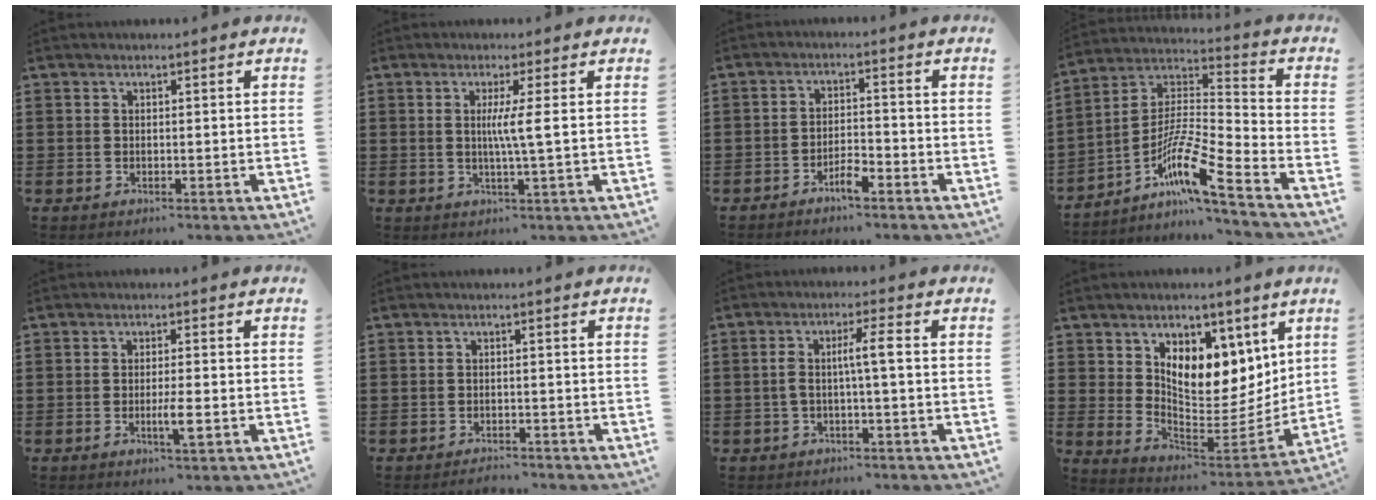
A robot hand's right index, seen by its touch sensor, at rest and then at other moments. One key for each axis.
{"total": 4.1, "fx": 0.4, "fy": -0.7, "fz": 4.0, "tx": -0.075, "ty": -0.009, "tz": 0.002}
{"total": 3.5, "fx": -2.7, "fy": 0.8, "fz": 2.1, "tx": -0.037, "ty": 0.008, "tz": -0.052}
{"total": 10.6, "fx": -6.9, "fy": 0.7, "fz": 8.0, "tx": -0.164, "ty": -0.017, "tz": -0.141}
{"total": 3.4, "fx": -1.1, "fy": 0.3, "fz": 3.2, "tx": -0.060, "ty": -0.006, "tz": -0.022}
{"total": 1.6, "fx": -1.6, "fy": 0.2, "fz": 0.0, "tx": -0.006, "ty": 0.002, "tz": -0.035}
{"total": 4.3, "fx": -0.3, "fy": 0.2, "fz": 4.3, "tx": -0.080, "ty": 0.005, "tz": -0.011}
{"total": 8.1, "fx": 5.3, "fy": 5.0, "fz": 3.5, "tx": -0.074, "ty": -0.044, "tz": 0.096}